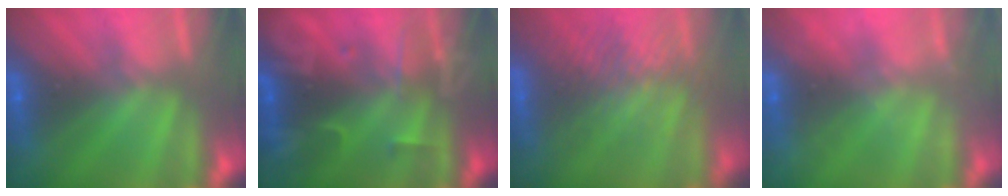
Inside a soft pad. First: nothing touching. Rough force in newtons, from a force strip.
{"total": 2.4}
{"total": 3.7}
{"total": 2.2}